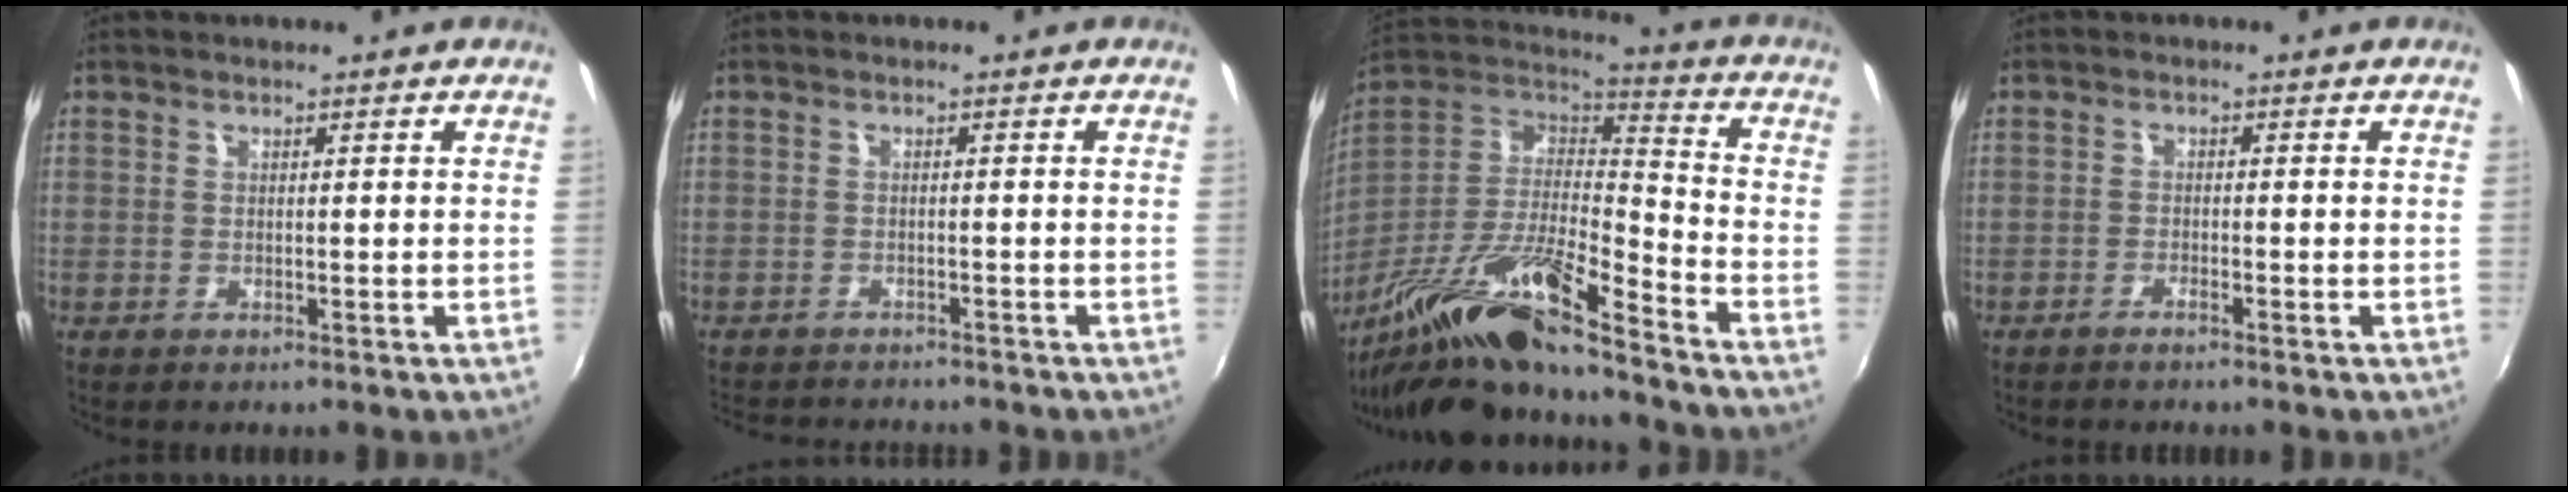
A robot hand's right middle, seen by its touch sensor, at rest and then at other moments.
{"total": 7.3, "force": [-6.8, 1.5, 2.2], "torque": [-0.057, -0.016, -0.102]}
{"total": 19.3, "force": [-14.2, 2.5, 12.9], "torque": [-0.240, -0.027, -0.273]}
{"total": 1.5, "force": [-1.3, 0.1, 0.6], "torque": [-0.020, -0.001, -0.029]}